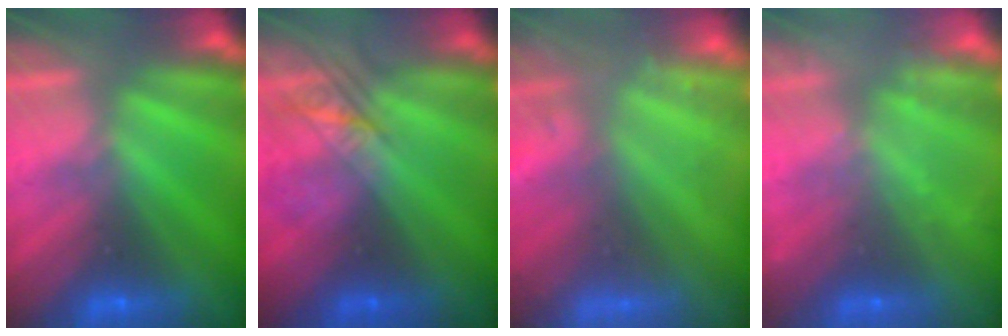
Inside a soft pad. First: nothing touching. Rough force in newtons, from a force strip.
{"total": 2.4}
{"total": 9.0}
{"total": 2.4}